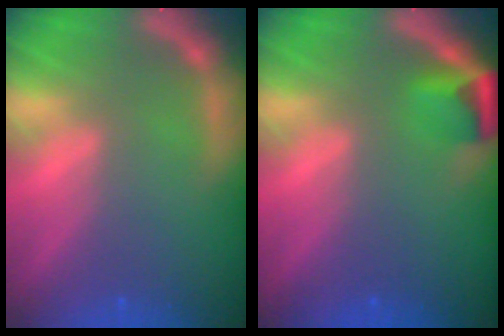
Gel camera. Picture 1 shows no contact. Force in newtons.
{"total": 2.9}